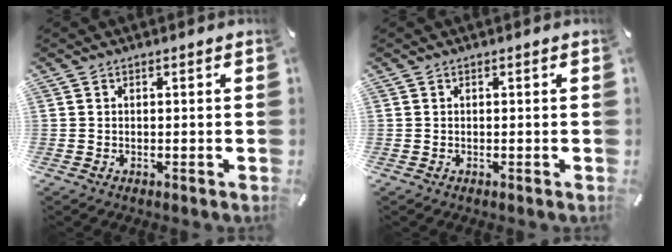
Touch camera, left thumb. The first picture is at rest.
{"total": 0.0}